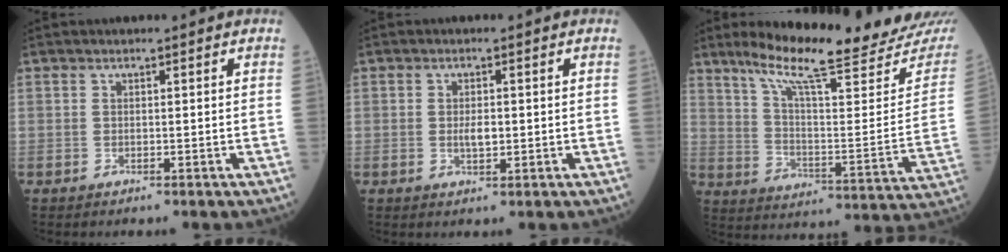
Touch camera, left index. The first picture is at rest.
{"total": 2.3, "force": [-0.3, 1.0, 2.1], "torque": [-0.040, -0.002, -0.004]}
{"total": 23.2, "force": [20.0, 0.5, 11.8], "torque": [-0.183, -0.073, 0.277]}